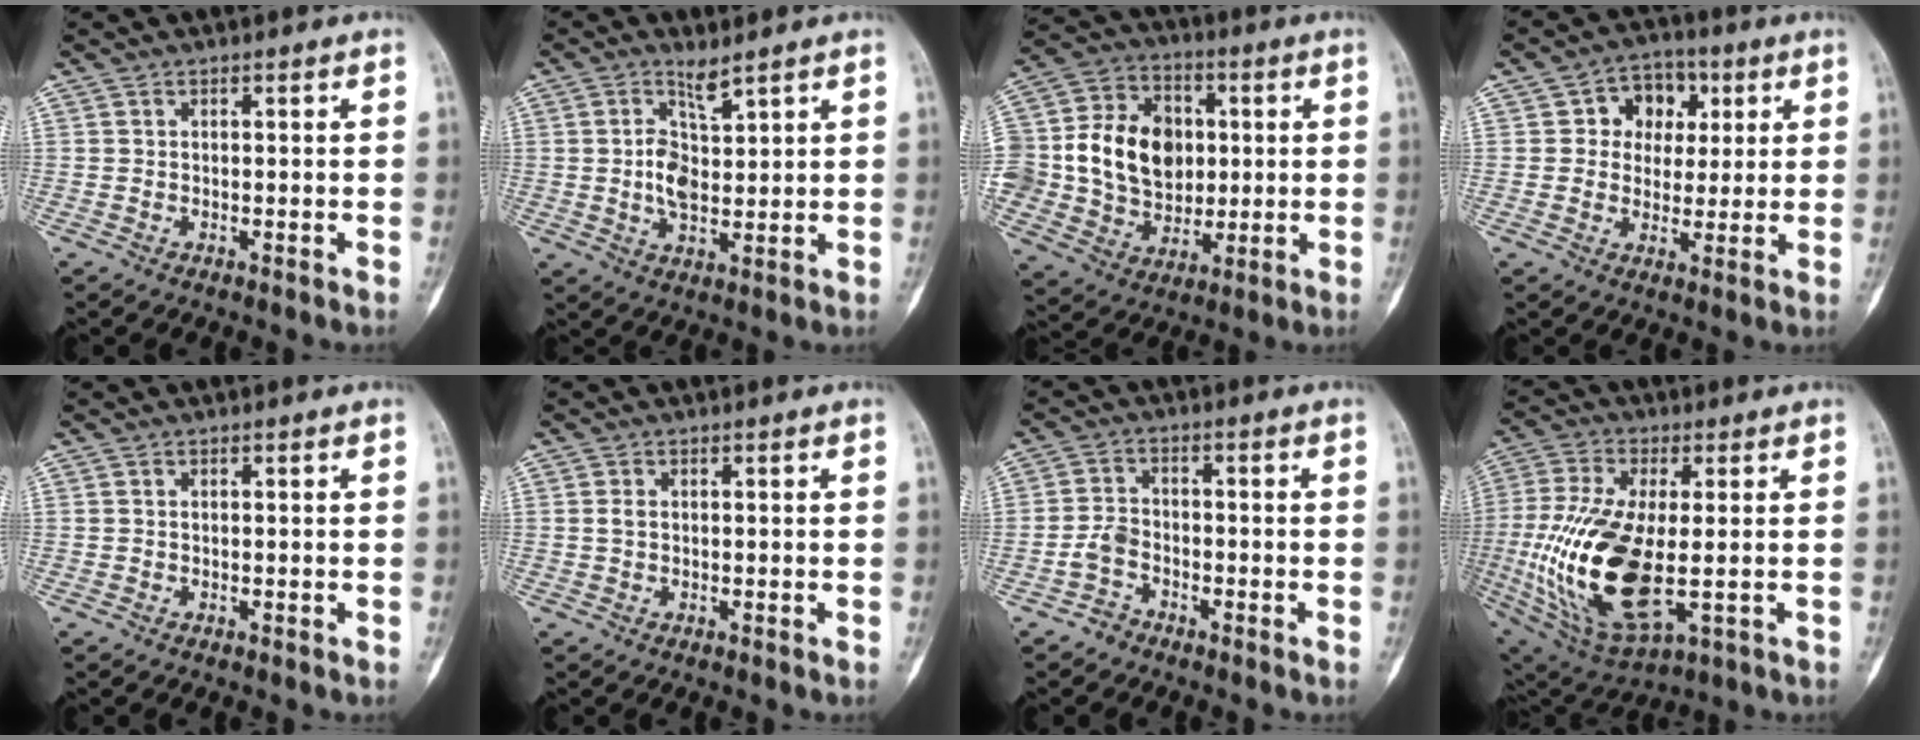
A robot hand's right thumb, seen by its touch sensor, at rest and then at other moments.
{"total": 6.1, "force": [2.6, 2.7, 4.8], "torque": [-0.083, -0.014, 0.056]}
{"total": 21.0, "force": [1.4, 16.8, 12.6], "torque": [-0.208, 0.025, 0.038]}
{"total": 9.1, "force": [2.4, 7.6, 4.4], "torque": [-0.007, 0.003, 0.030]}
{"total": 0.0}
{"total": 1.3, "force": [0.2, 0.9, 0.9], "torque": [-0.011, 0.002, 0.002]}
{"total": 3.9, "force": [-2.4, 2.8, 1.3], "torque": [-0.013, 0.019, -0.050]}
{"total": 21.6, "force": [-2.2, 9.8, 19.1], "torque": [-0.406, -0.017, -0.019]}